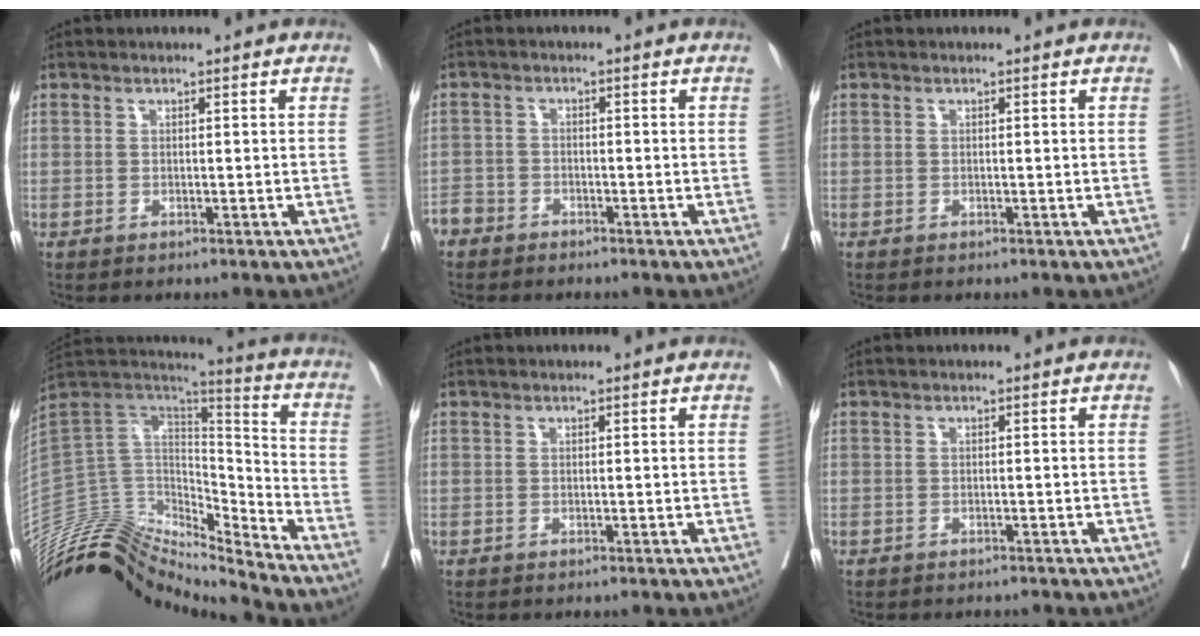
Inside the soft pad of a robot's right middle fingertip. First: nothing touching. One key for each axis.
{"total": 3.4, "fx": -2.9, "fy": 1.7, "fz": 0.0, "tx": -0.002, "ty": 0.003, "tz": -0.060}
{"total": 0.0}
{"total": 17.2, "fx": -16.3, "fy": 3.6, "fz": 3.9, "tx": -0.060, "ty": 0.099, "tz": -0.285}
{"total": 0.0}
{"total": 1.9, "fx": -1.7, "fy": 0.6, "fz": 0.5, "tx": -0.012, "ty": -0.003, "tz": -0.023}